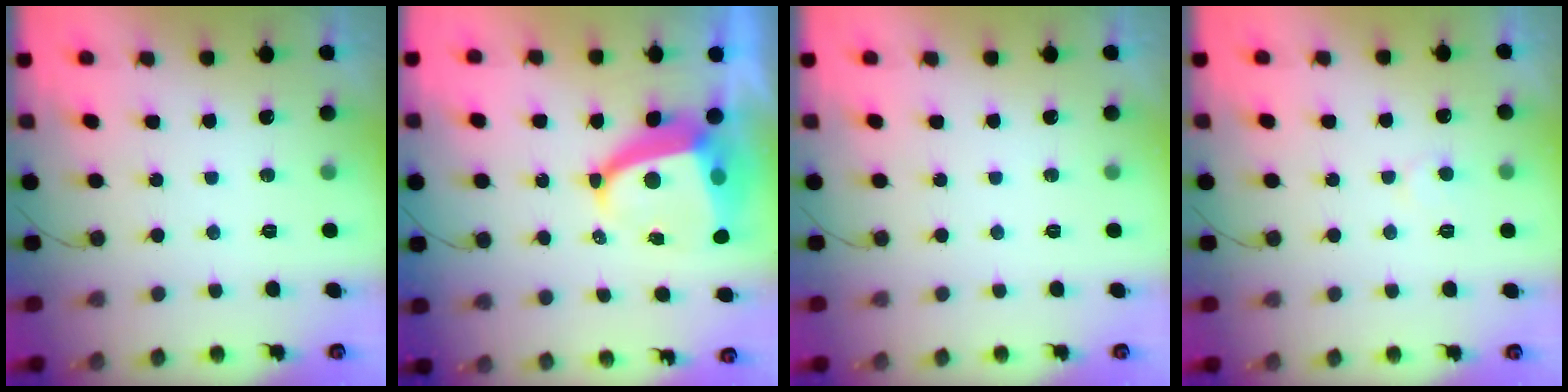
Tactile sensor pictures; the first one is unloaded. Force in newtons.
{"total": 9.1, "press": 9.0, "slide": 1.1}
{"total": 0.0}
{"total": 4.1, "press": 4.1, "slide": 0.3}